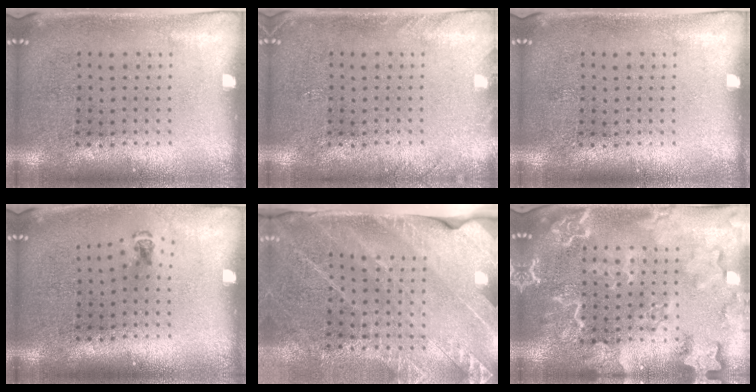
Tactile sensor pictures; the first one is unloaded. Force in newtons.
{"total": 1.1, "press": 1.1, "slide": 0.1}
{"total": 0.0}
{"total": 0.5, "press": 0.4, "slide": 0.4}
{"total": 2.7, "press": 2.6, "slide": 0.7}
{"total": 4.8, "press": 4.8, "slide": 0.7}